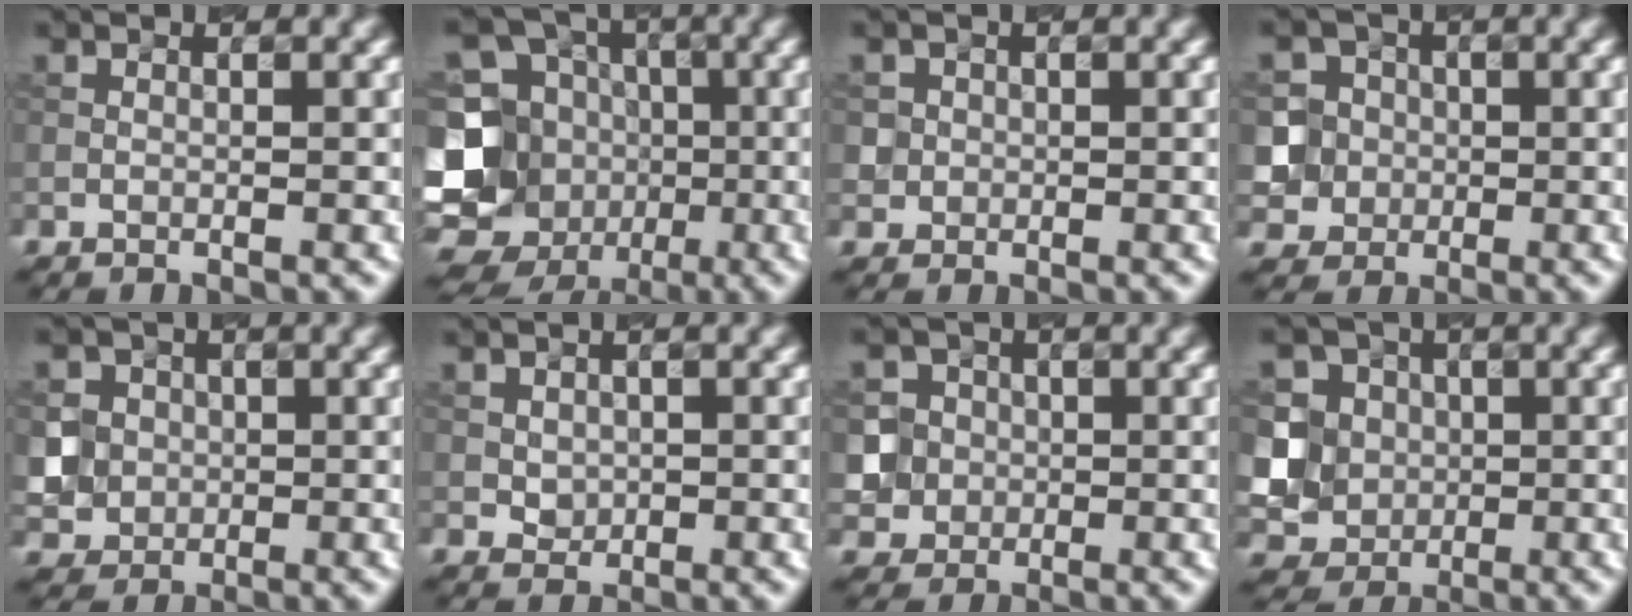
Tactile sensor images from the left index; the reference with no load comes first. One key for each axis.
{"total": 14.5, "fx": -3.6, "fy": 13.0, "fz": 5.2, "tx": -0.130, "ty": 0.008, "tz": -0.054}
{"total": 1.7, "fx": 0.3, "fy": 1.7, "fz": 0.3, "tx": 0.001, "ty": -0.004, "tz": 0.019}
{"total": 7.2, "fx": -1.3, "fy": 6.9, "fz": 1.6, "tx": -0.034, "ty": 0.011, "tz": -0.037}
{"total": 4.7, "fx": 0.2, "fy": 4.5, "fz": 1.3, "tx": -0.025, "ty": 0.013, "tz": 0.001}
{"total": 1.4, "fx": 0.2, "fy": 1.2, "fz": 0.6, "tx": -0.013, "ty": -0.003, "tz": 0.005}
{"total": 6.1, "fx": -1.0, "fy": 5.9, "fz": 1.3, "tx": -0.020, "ty": 0.013, "tz": -0.028}
{"total": 8.3, "fx": 0.5, "fy": 7.7, "fz": 3.2, "tx": -0.091, "ty": 0.033, "tz": -0.018}